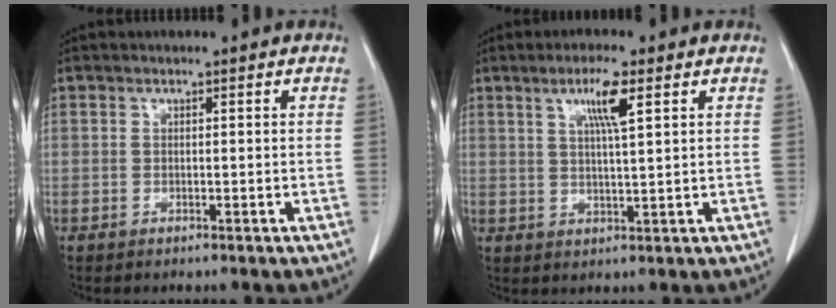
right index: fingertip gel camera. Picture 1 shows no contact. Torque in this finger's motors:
{"motor_torque": [0.28, 0.26, 0.13, 0.08]}